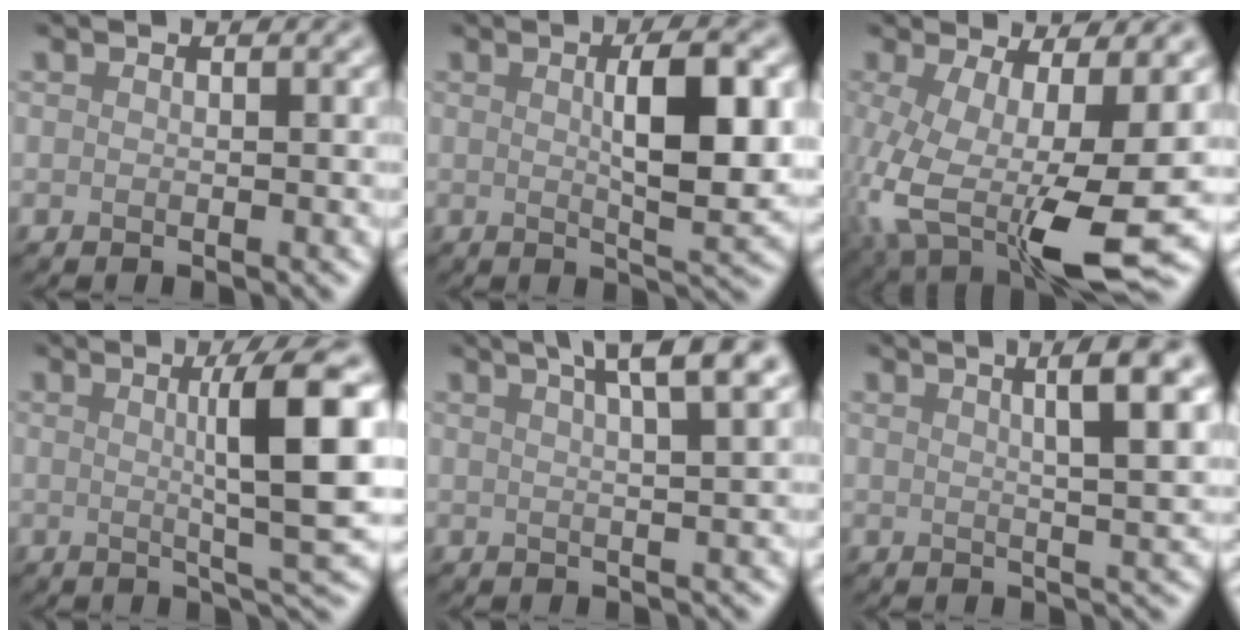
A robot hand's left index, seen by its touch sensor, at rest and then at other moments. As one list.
[{"total": 6.6, "force": [0.9, 1.5, 6.3], "torque": [-0.092, 0.005, 0.016]}, {"total": 12.2, "force": [-2.3, 5.2, 10.8], "torque": [-0.205, -0.035, -0.029]}, {"total": 7.9, "force": [1.2, 1.1, 7.7], "torque": [-0.107, 0.010, 0.020]}, {"total": 6.6, "force": [3.8, 1.7, 5.1], "torque": [-0.043, 0.034, 0.021]}, {"total": 6.1, "force": [2.4, 1.3, 5.5], "torque": [-0.057, 0.015, 0.030]}]